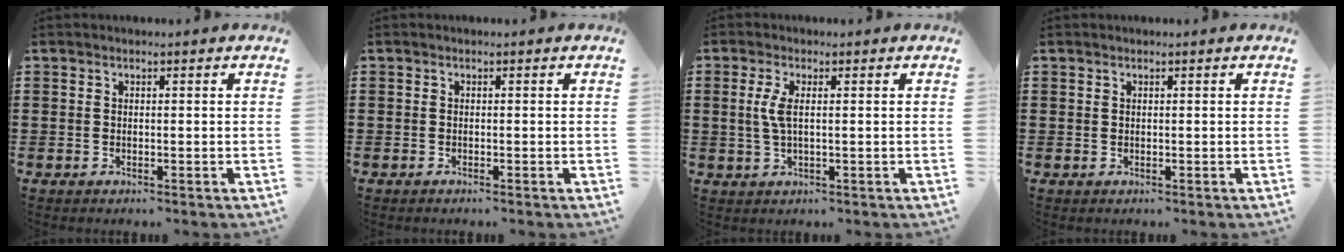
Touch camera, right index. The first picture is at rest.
{"total": 0.0}
{"total": 3.1, "force": [0.4, 0.8, 2.9], "torque": [-0.074, -0.003, 0.002]}
{"total": 0.0}